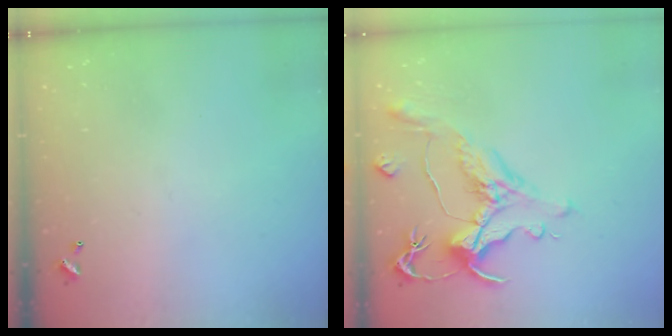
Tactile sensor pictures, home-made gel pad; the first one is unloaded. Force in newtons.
{"total": 1.7, "press": 0.9, "slide": 1.4}